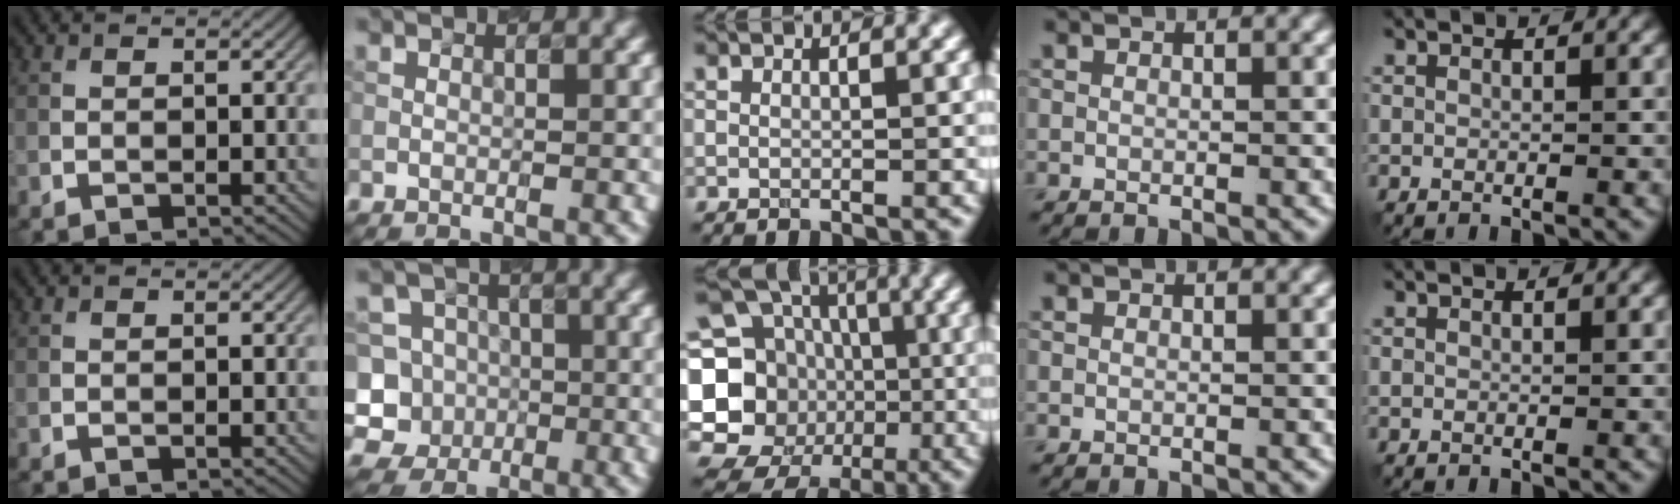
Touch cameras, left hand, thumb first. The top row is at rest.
{"index": {"total": 8.9, "force": [-2.7, 8.1, 2.3], "torque": [-0.046, 0.015, -0.072]}, "middle": {"total": 16.9, "force": [-1.9, 15.5, 6.4], "torque": [-0.158, 0.008, -0.056]}}